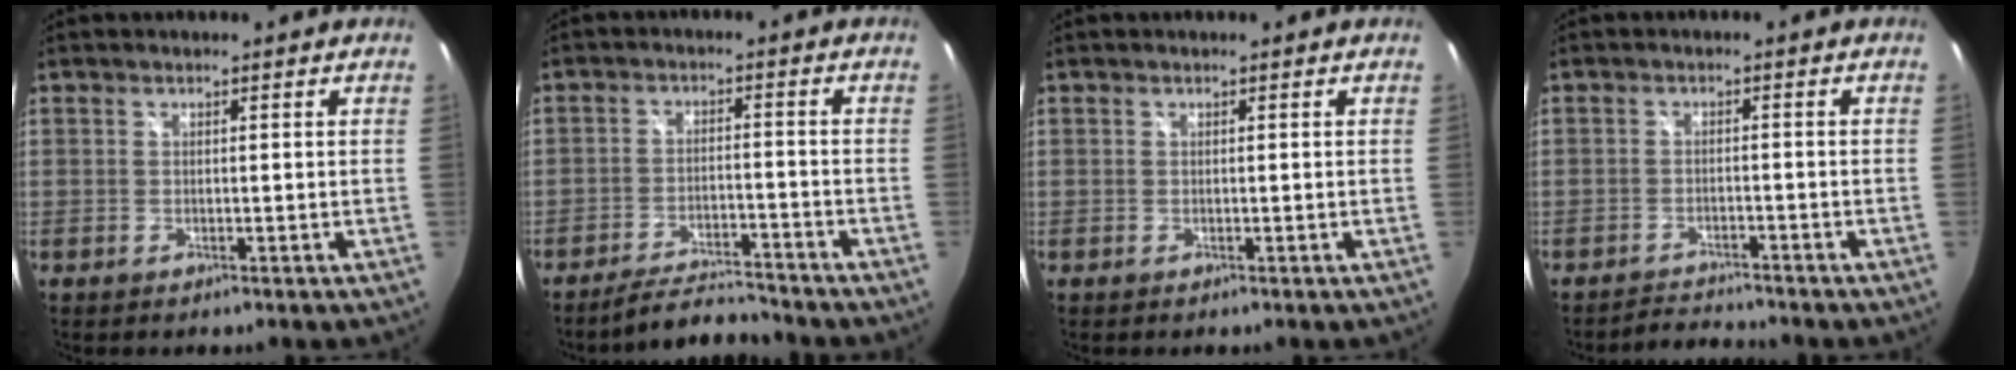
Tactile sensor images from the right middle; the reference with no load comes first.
{"total": 7.3, "force": [-7.1, 0.3, 1.6], "torque": [-0.052, 0.001, -0.117]}
{"total": 0.0}
{"total": 3.6, "force": [-3.6, 0.0, 0.0], "torque": [-0.015, -0.004, -0.063]}